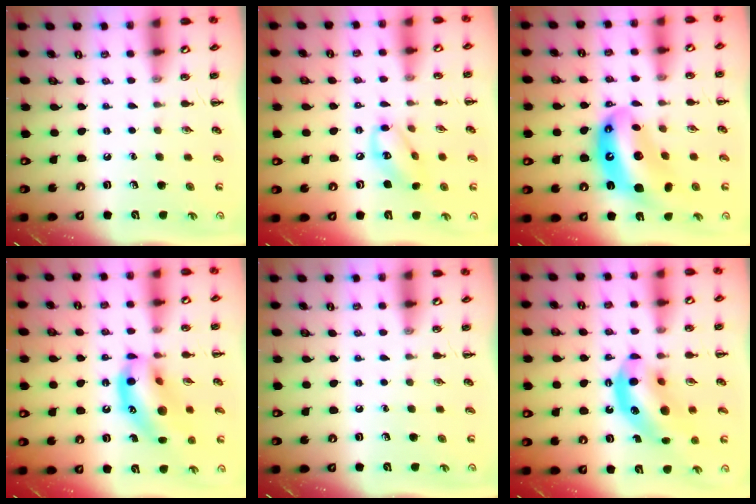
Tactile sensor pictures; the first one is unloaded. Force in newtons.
{"total": 10.6, "press": 10.5, "slide": 1.8}
{"total": 15.4, "press": 14.7, "slide": 4.6}
{"total": 16.5, "press": 16.1, "slide": 3.6}
{"total": 0.0}
{"total": 12.9, "press": 12.5, "slide": 3.3}